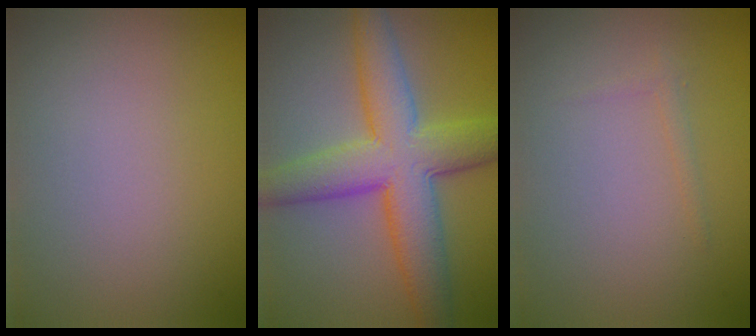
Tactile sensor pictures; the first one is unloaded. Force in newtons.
{"total": 8.5, "press": 8.5, "slide": 0.2}
{"total": 0.7, "press": 0.7, "slide": 0.0}